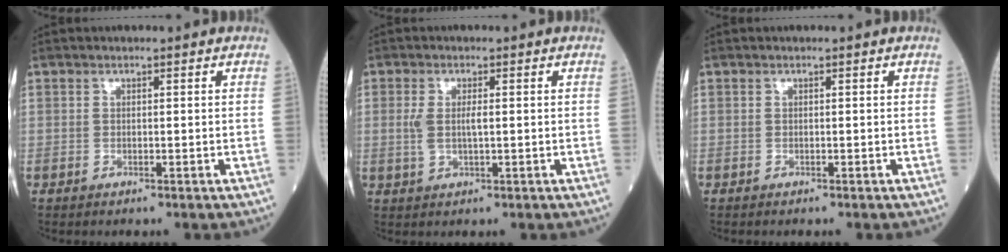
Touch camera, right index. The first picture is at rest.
{"total": 3.2, "force": [0.3, 1.0, 3.0], "torque": [-0.064, 0.000, 0.007]}
{"total": 0.0}